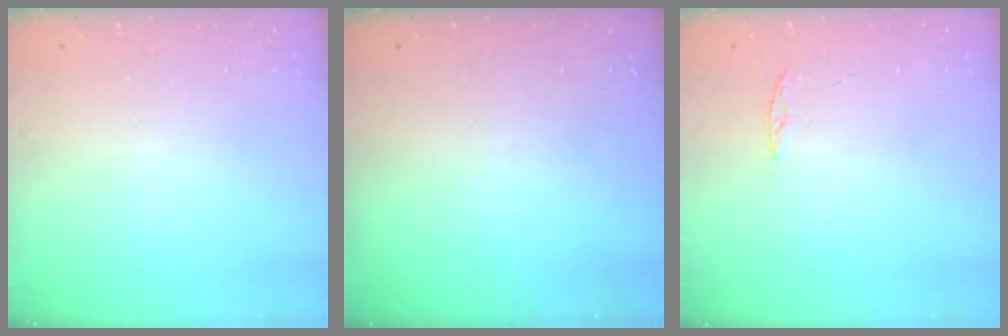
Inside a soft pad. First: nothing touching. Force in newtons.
{"total": 0.0}
{"total": 2.0, "press": 2.0, "slide": 0.2}